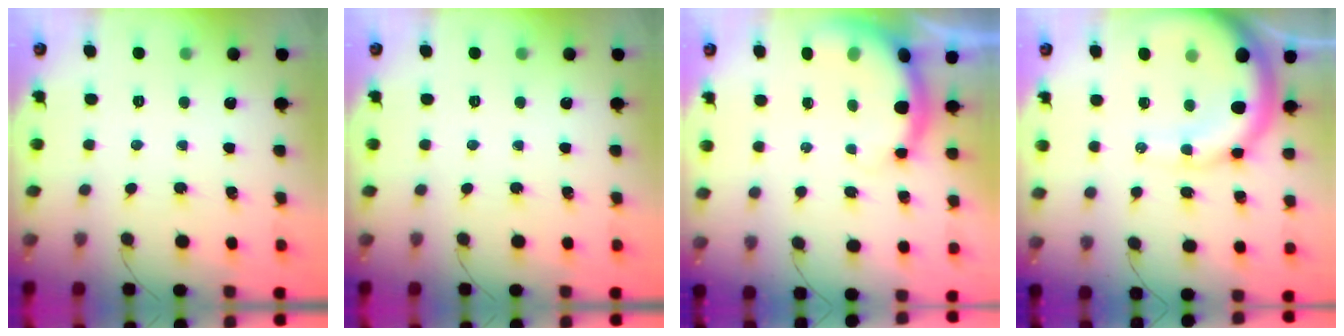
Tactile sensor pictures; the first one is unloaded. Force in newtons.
{"total": 0.0}
{"total": 7.5, "press": 7.3, "slide": 1.6}
{"total": 15.3, "press": 14.9, "slide": 3.2}